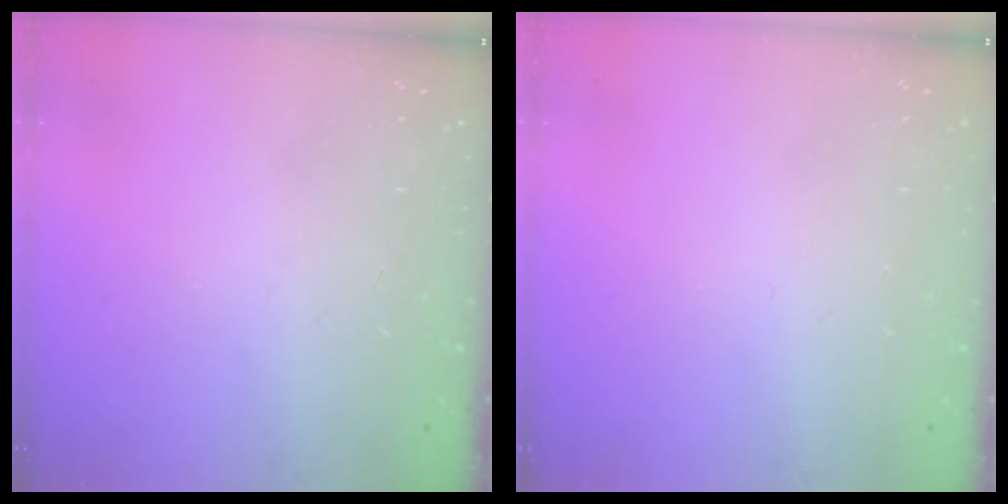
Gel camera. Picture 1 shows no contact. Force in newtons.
{"total": 0.0}